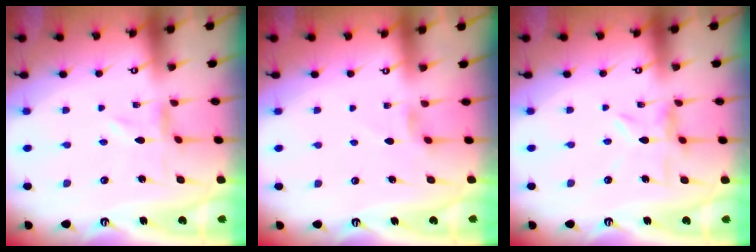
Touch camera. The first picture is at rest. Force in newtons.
{"total": 2.1, "press": 2.1, "slide": 0.4}
{"total": 4.3, "press": 4.3, "slide": 0.5}